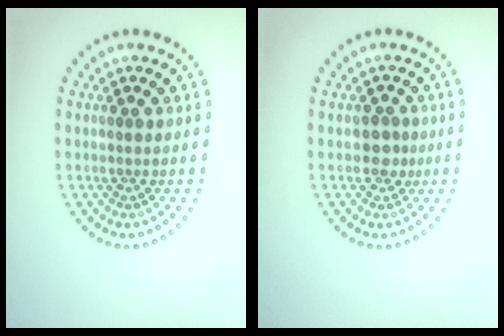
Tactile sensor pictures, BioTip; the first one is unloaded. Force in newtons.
{"total": 1.7, "press": 1.4, "slide": 0.8}